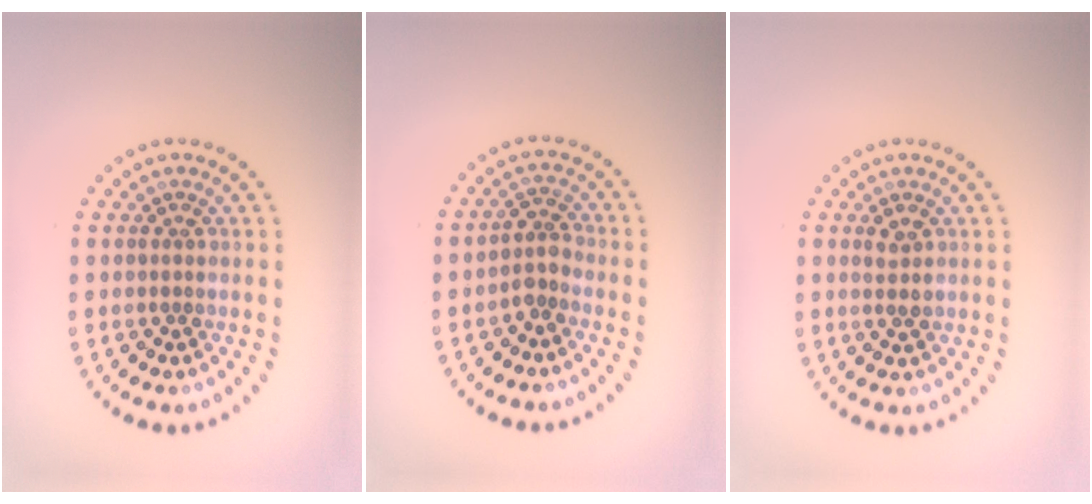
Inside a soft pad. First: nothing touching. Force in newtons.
{"total": 1.9, "press": 1.5, "slide": 1.1}
{"total": 1.4, "press": 1.4, "slide": 0.3}